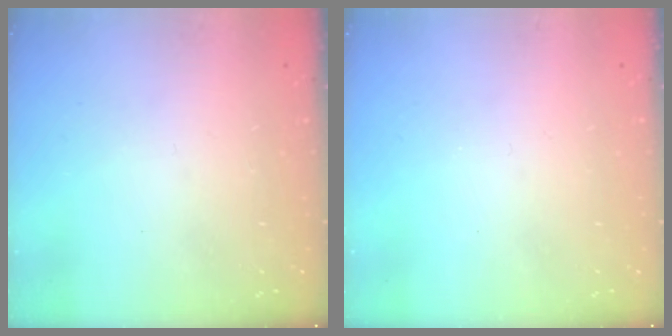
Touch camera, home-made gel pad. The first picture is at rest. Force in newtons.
{"total": 0.0}